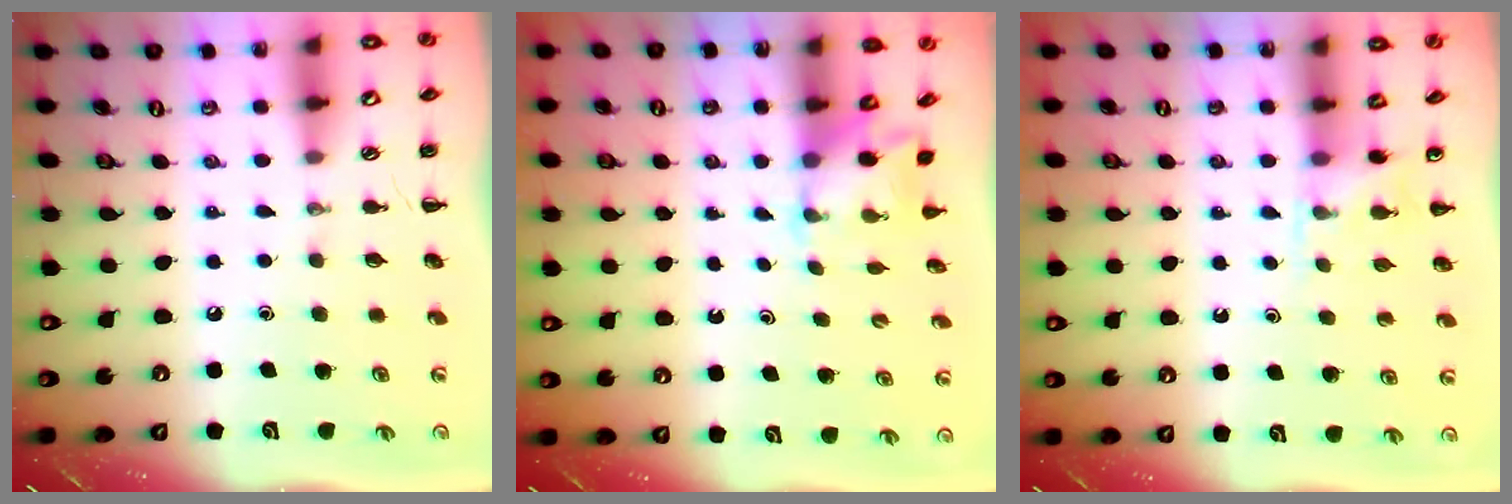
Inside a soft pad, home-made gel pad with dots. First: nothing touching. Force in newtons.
{"total": 2.0, "press": 1.9, "slide": 0.6}
{"total": 4.8, "press": 4.6, "slide": 1.4}